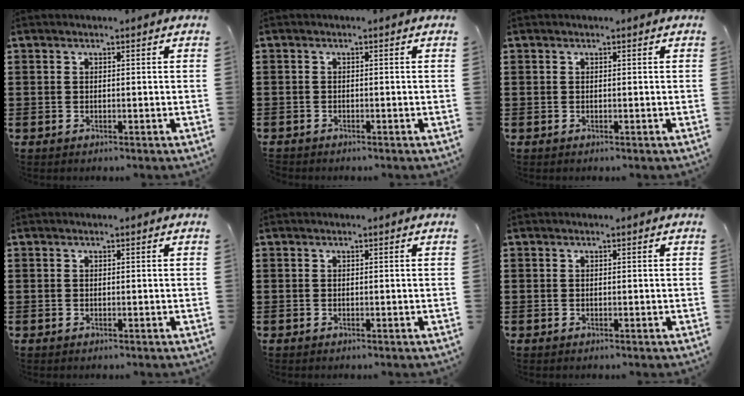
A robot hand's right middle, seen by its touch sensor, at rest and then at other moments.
{"total": 0.7, "force": [-0.7, 0.1, 0.0], "torque": [-0.001, 0.000, -0.015]}
{"total": 0.0}
{"total": 0.0}
{"total": 0.0}
{"total": 0.0}